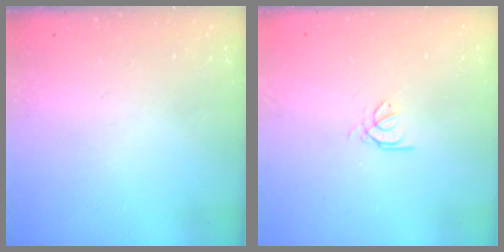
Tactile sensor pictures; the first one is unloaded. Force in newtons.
{"total": 0.7, "press": 0.6, "slide": 0.4}